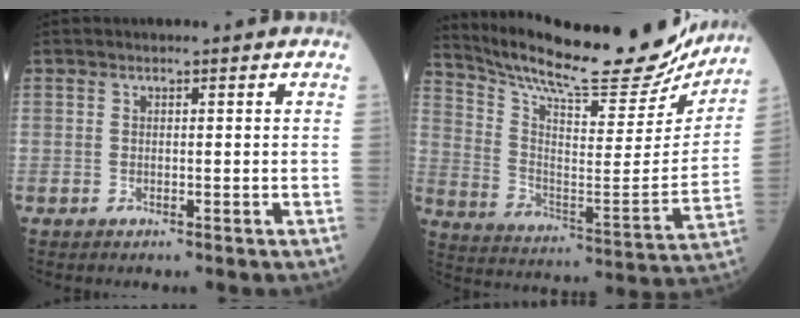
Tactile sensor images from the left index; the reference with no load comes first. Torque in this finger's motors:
{"motor_torque": [-0.25, -0.69, 0.36, 0.09]}